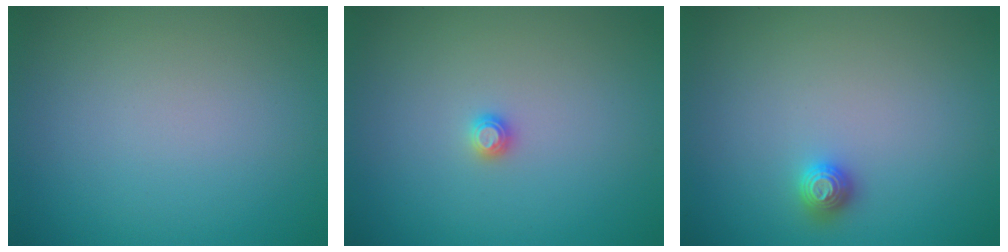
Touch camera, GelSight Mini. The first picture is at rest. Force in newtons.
{"total": 0.8, "press": 0.8, "slide": 0.1}
{"total": 1.3, "press": 1.2, "slide": 0.3}